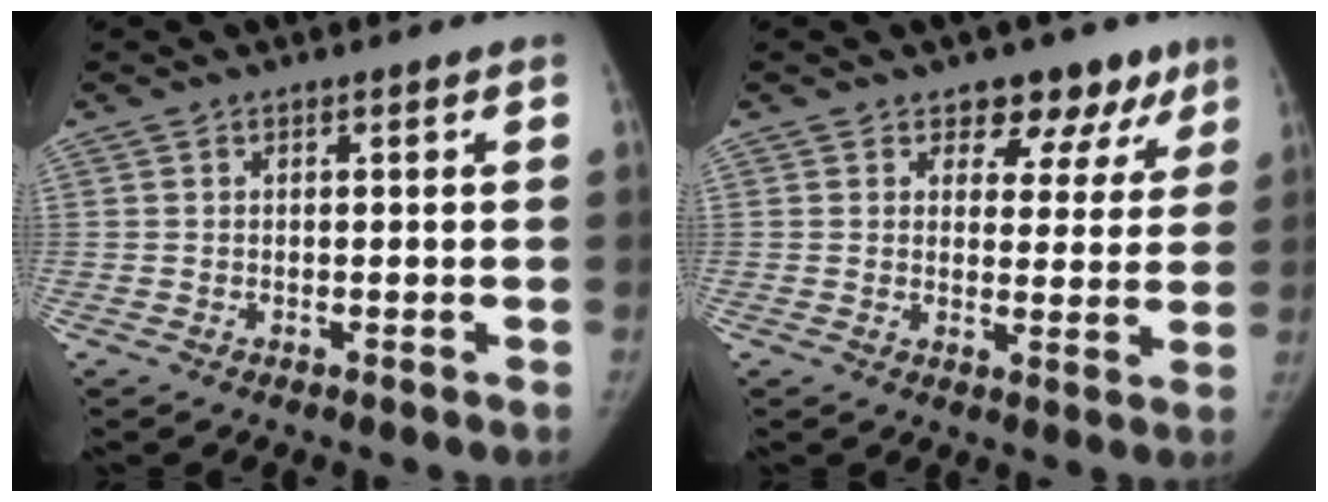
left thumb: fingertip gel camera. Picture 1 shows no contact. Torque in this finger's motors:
{"motor_torque": [0.01, 0.02, 0.23, -0.08, 0.05]}